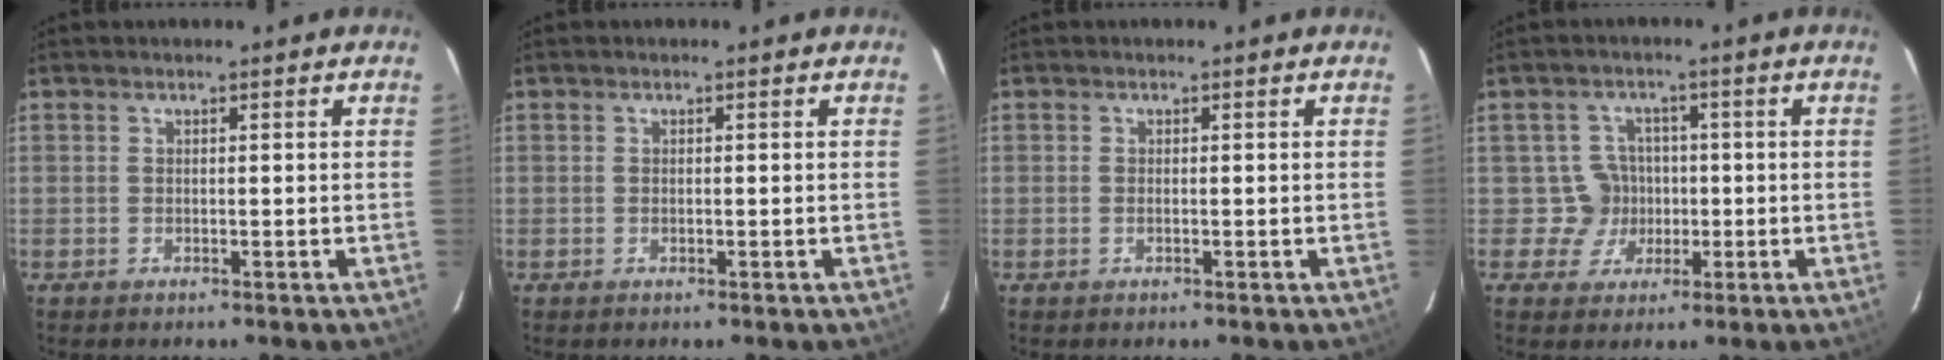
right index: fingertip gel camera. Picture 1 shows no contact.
{"total": 0.0}
{"total": 0.5, "force": [-0.1, 0.1, 0.5], "torque": [-0.009, 0.002, -0.002]}
{"total": 4.9, "force": [-0.7, 4.9, -0.3], "torque": [0.006, 0.018, -0.009]}